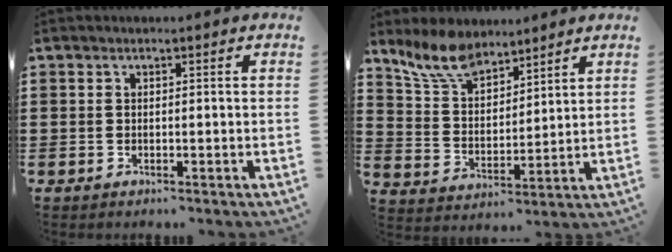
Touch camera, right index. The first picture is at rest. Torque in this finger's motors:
{"motor_torque": [0.07, 0.79, 0.13, 0.11]}